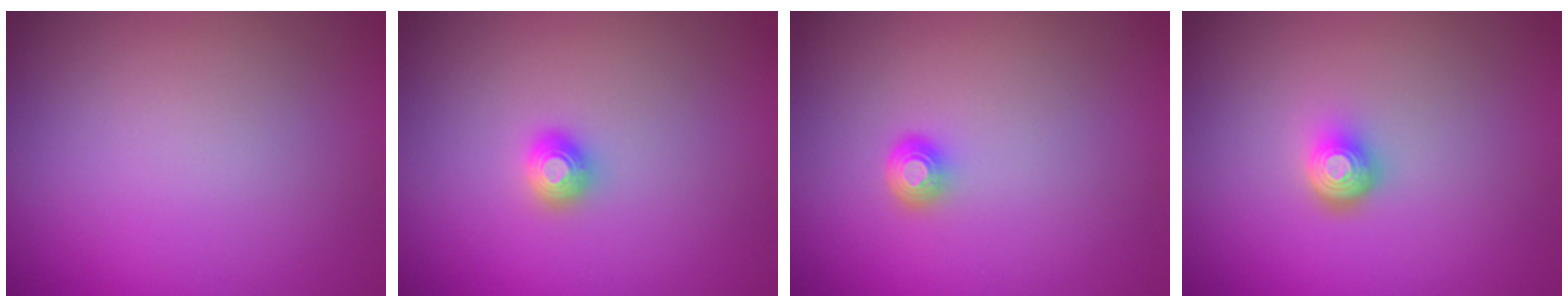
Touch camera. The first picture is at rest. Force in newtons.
{"total": 1.5, "press": 1.5, "slide": 0.2}
{"total": 1.4, "press": 1.1, "slide": 1.0}
{"total": 2.3, "press": 1.5, "slide": 1.8}